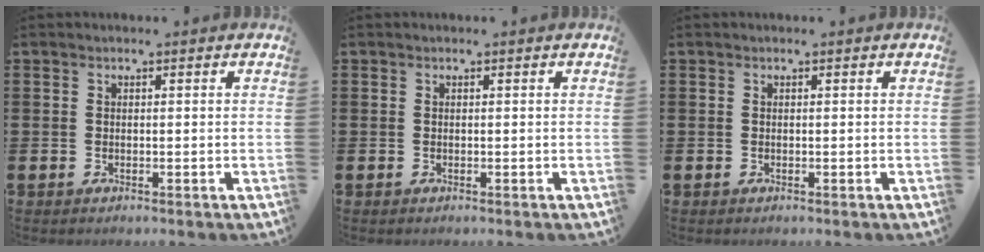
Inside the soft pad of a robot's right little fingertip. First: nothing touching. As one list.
[{"total": 0.0}, {"total": 0.0}]